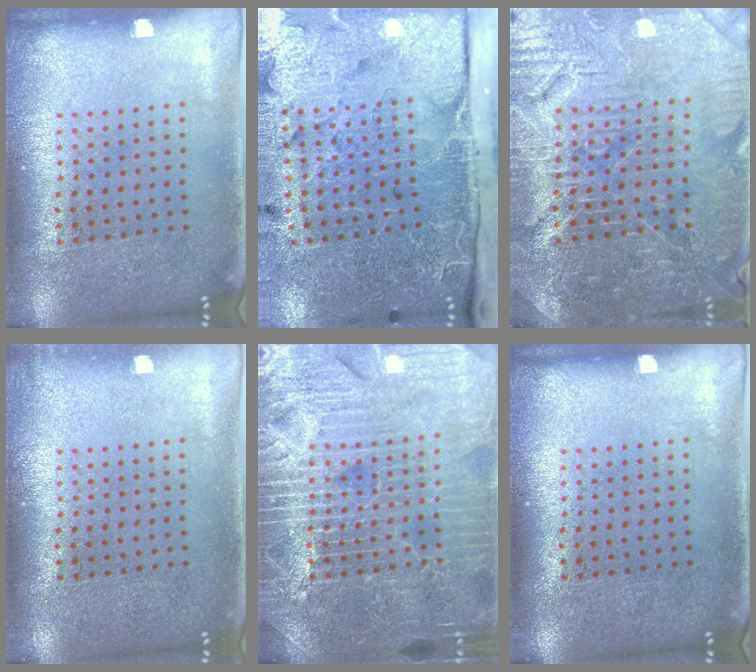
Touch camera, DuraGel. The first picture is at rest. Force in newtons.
{"total": 5.0, "press": 4.0, "slide": 3.1}
{"total": 4.5, "press": 4.4, "slide": 1.2}
{"total": 0.5, "press": 0.5, "slide": 0.1}
{"total": 7.2, "press": 7.1, "slide": 1.0}
{"total": 0.0}